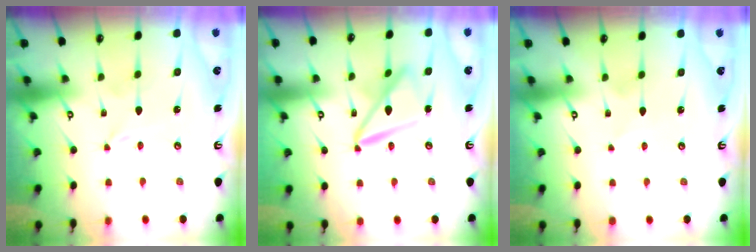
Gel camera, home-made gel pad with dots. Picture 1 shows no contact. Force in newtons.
{"total": 12.3, "press": 12.3, "slide": 1.2}
{"total": 0.8, "press": 0.8, "slide": 0.2}